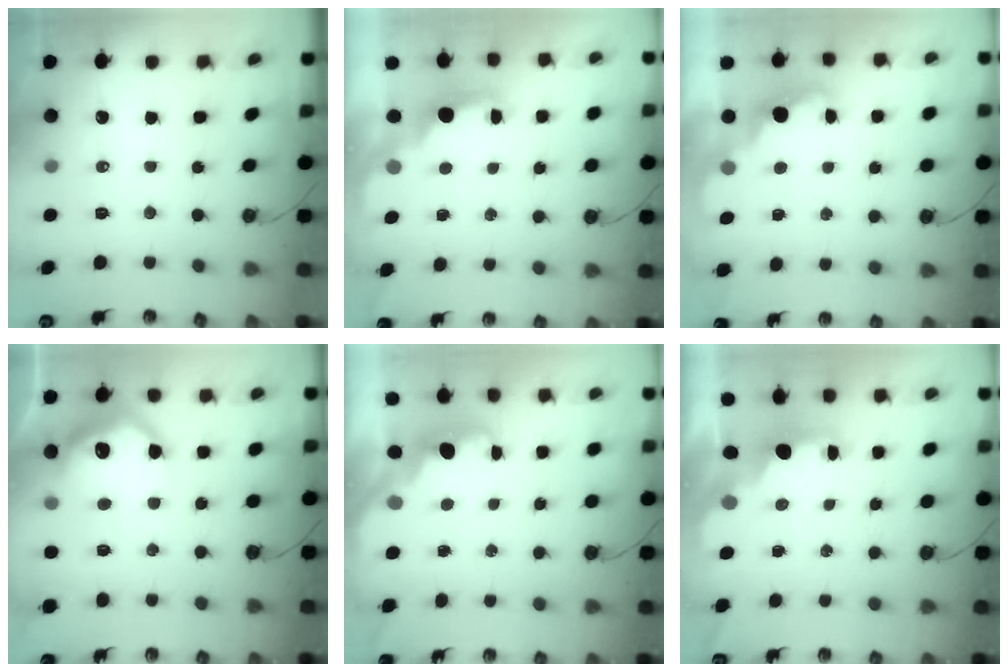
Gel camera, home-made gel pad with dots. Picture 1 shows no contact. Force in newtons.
{"total": 1.9, "press": 1.7, "slide": 0.8}
{"total": 2.3, "press": 2.2, "slide": 0.5}
{"total": 15.7, "press": 15.7, "slide": 0.4}
{"total": 2.8, "press": 2.8, "slide": 0.6}
{"total": 1.9, "press": 1.8, "slide": 0.7}